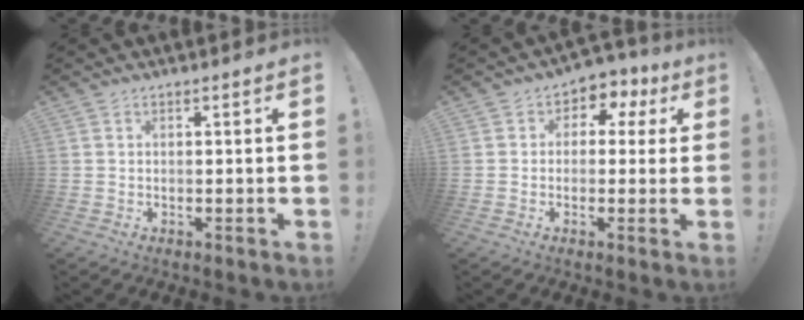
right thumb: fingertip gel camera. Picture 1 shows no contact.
{"total": 4.3, "force": [-0.3, 3.8, 1.9], "torque": [-0.016, 0.004, -0.007]}